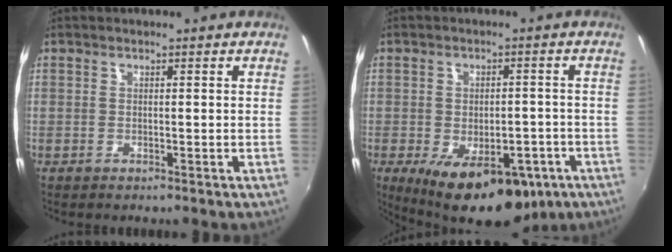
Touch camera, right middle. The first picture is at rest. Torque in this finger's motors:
{"motor_torque": [1.89, -0.25, 1.06, 0.21]}